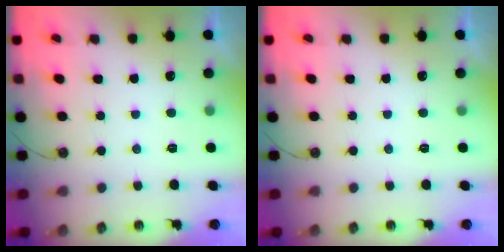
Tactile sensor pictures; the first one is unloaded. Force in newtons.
{"total": 0.0}